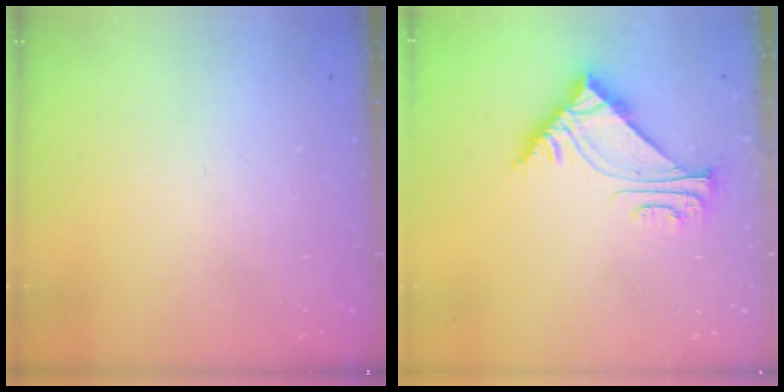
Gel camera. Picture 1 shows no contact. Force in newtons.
{"total": 6.0, "press": 6.0, "slide": 0.1}